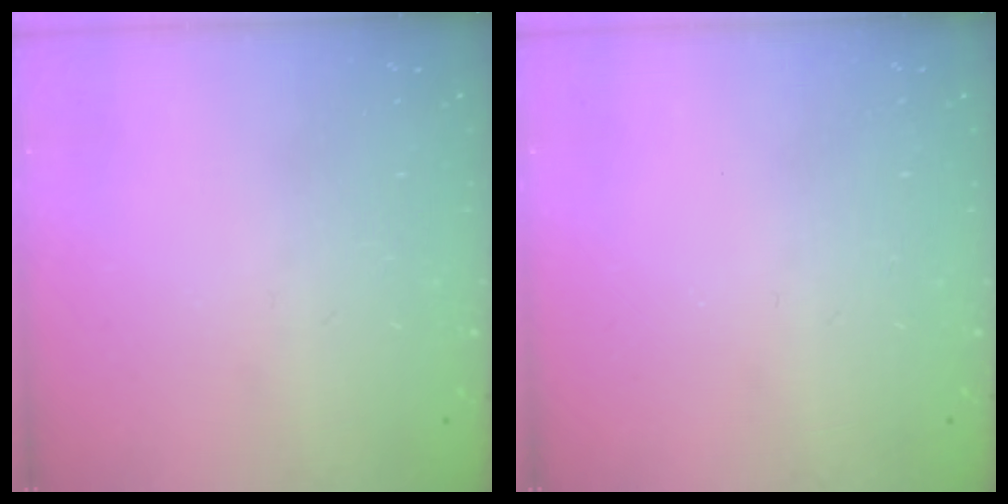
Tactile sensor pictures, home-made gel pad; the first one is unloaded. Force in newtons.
{"total": 0.0}